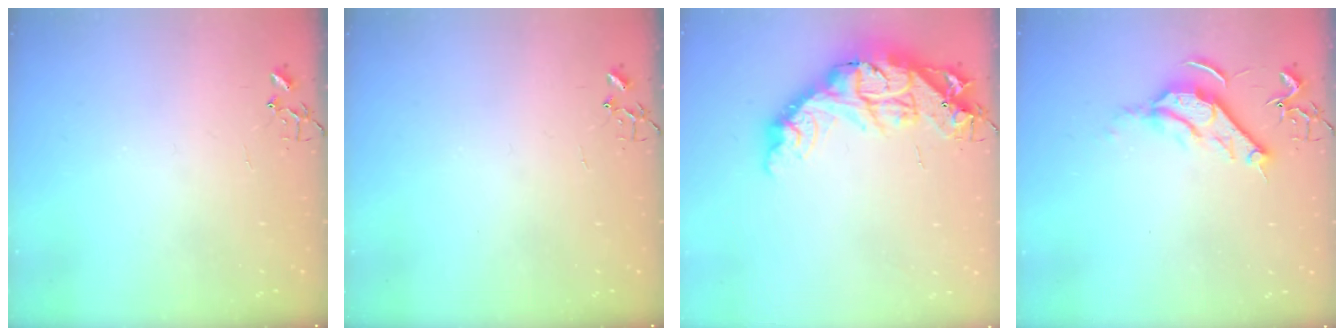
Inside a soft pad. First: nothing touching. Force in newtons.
{"total": 0.0}
{"total": 21.4, "press": 21.3, "slide": 2.0}
{"total": 10.3, "press": 10.2, "slide": 1.3}